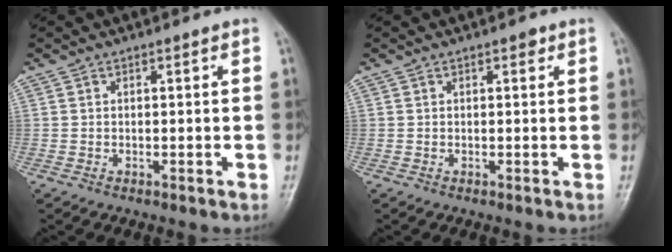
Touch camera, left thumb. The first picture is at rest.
{"total": 1.0, "force": [0.5, 0.6, 0.7], "torque": [-0.003, 0.000, 0.003]}